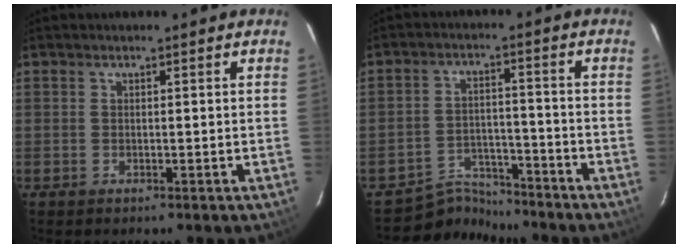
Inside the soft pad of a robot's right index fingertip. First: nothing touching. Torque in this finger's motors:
{"motor_torque": [-0.42, 0.08, -0.79, -0.21]}